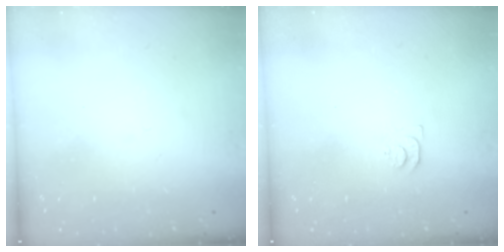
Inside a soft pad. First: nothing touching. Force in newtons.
{"total": 6.3, "press": 6.3, "slide": 0.7}